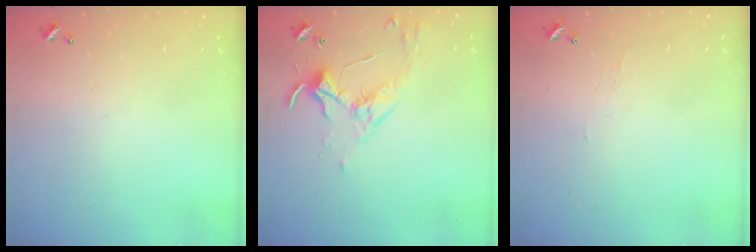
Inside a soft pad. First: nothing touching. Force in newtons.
{"total": 3.5, "press": 3.4, "slide": 0.8}
{"total": 0.9, "press": 0.7, "slide": 0.6}